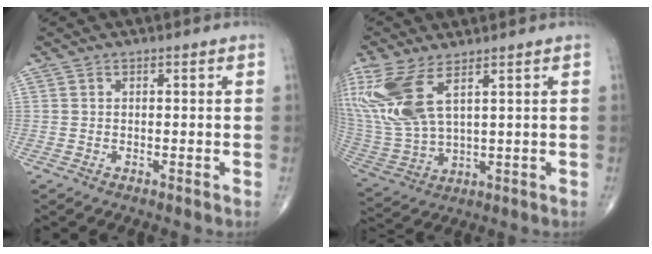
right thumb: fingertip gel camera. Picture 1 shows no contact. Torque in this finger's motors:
{"motor_torque": [-0.15, 0.81, 1.05, 1.00, 0.46]}